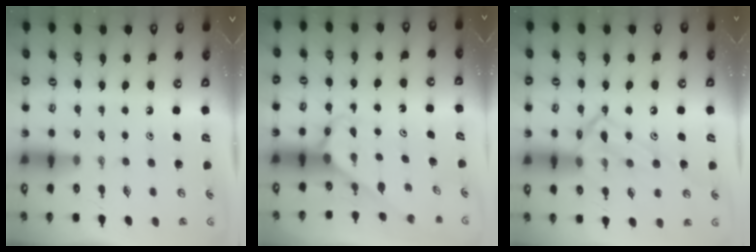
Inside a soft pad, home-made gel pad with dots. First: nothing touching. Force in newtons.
{"total": 3.0, "press": 3.0, "slide": 0.2}
{"total": 16.5, "press": 16.4, "slide": 1.0}